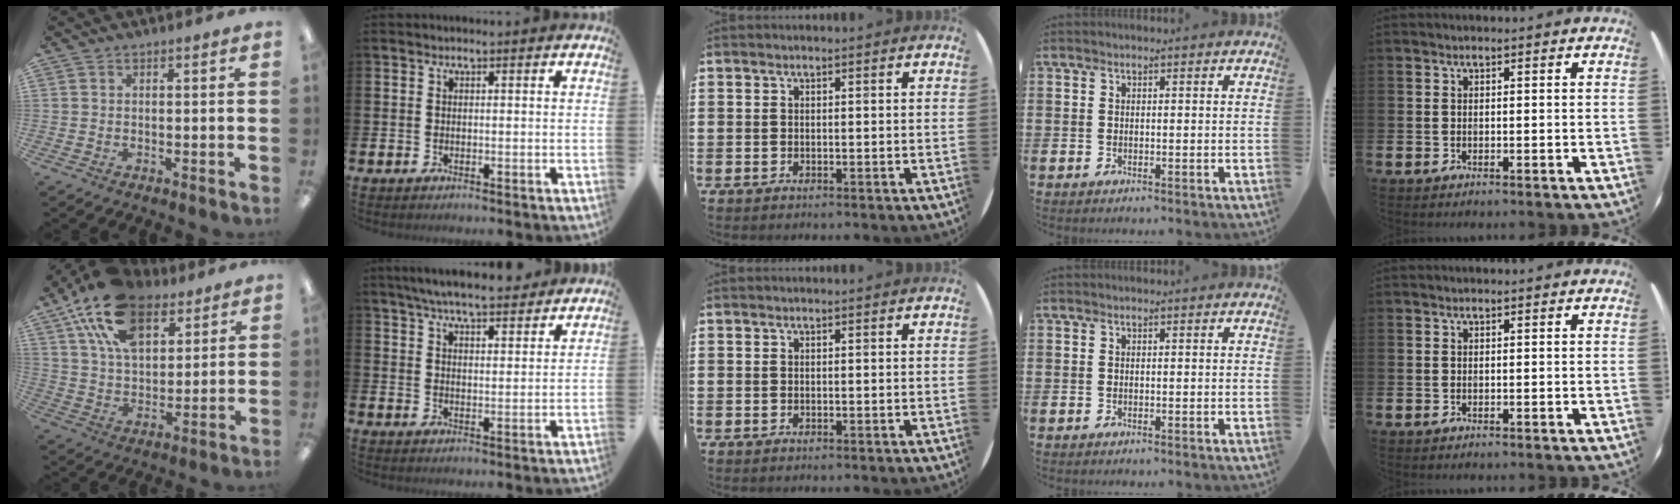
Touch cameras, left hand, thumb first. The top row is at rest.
{"thumb": {"total": 19.5, "force": [11.4, 10.8, 11.5], "torque": [-0.205, -0.036, 0.206]}, "index": {"total": 5.7, "force": [5.4, 0.8, 1.7], "torque": [-0.045, -0.017, 0.099]}}